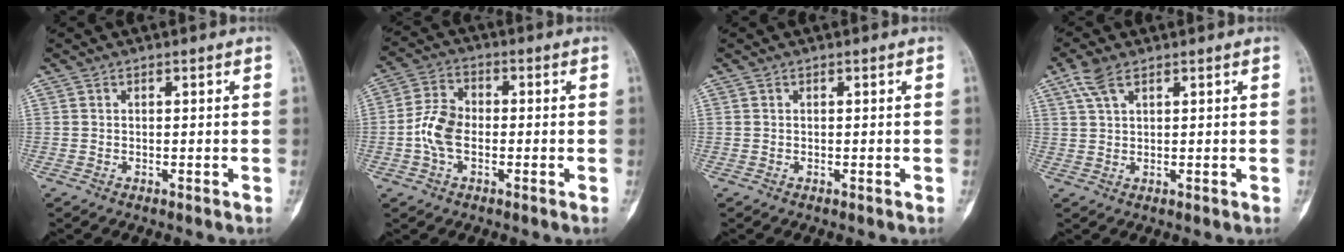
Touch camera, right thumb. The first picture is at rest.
{"total": 7.5, "force": [-1.4, 4.8, 5.5], "torque": [-0.108, 0.020, -0.035]}
{"total": 0.0}
{"total": 4.3, "force": [2.5, 1.9, 3.0], "torque": [-0.065, 0.008, 0.054]}